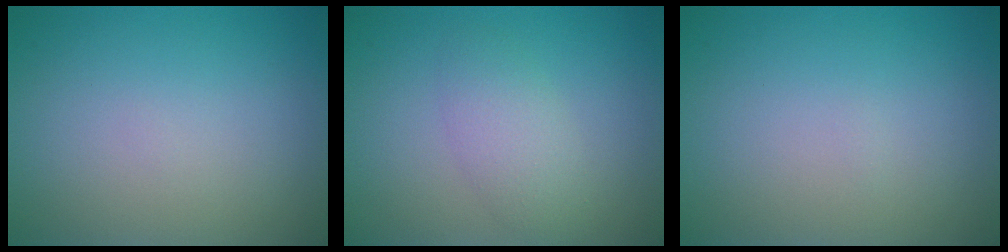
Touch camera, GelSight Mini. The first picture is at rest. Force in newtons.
{"total": 2.7, "press": 2.7, "slide": 0.1}
{"total": 0.0}